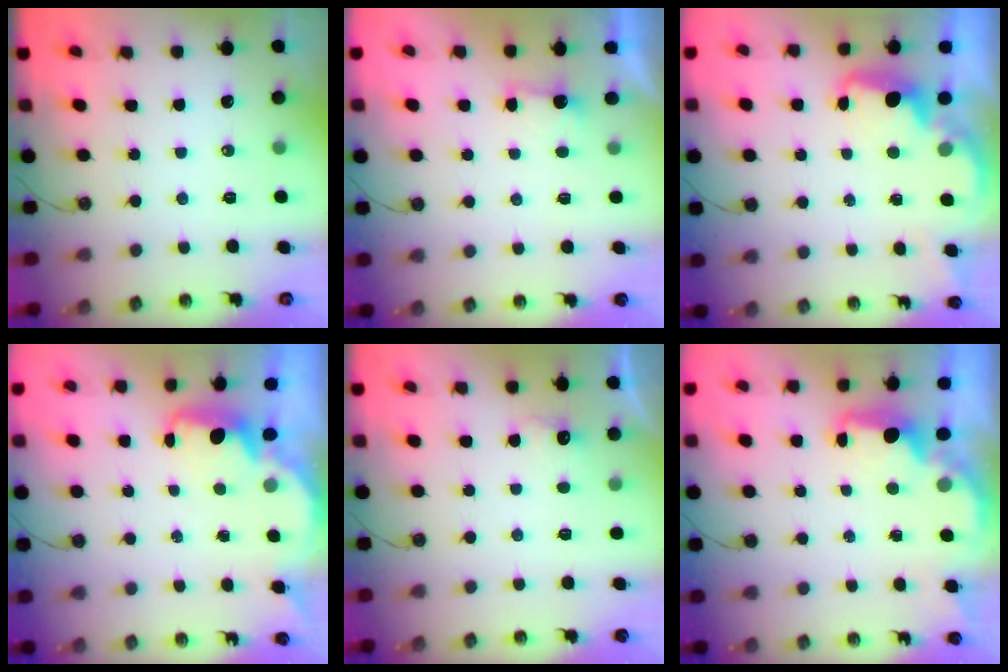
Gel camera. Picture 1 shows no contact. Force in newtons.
{"total": 1.6, "press": 1.4, "slide": 0.9}
{"total": 2.1, "press": 2.0, "slide": 0.6}
{"total": 2.2, "press": 2.1, "slide": 0.6}
{"total": 4.3, "press": 4.3, "slide": 0.7}
{"total": 2.3, "press": 2.1, "slide": 0.7}